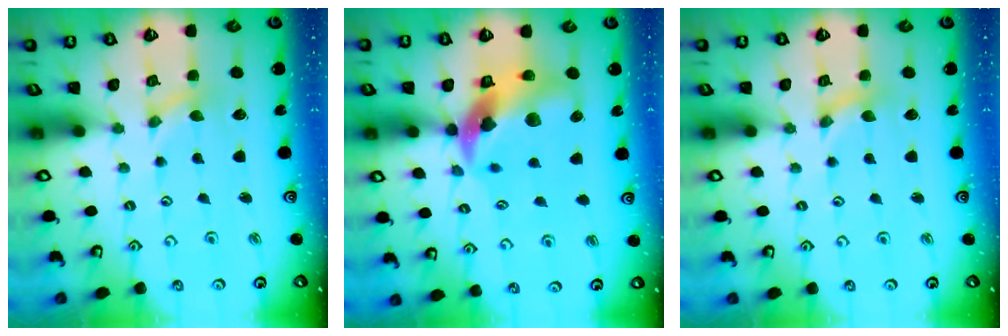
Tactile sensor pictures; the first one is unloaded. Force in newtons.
{"total": 14.9, "press": 14.7, "slide": 2.2}
{"total": 0.0}